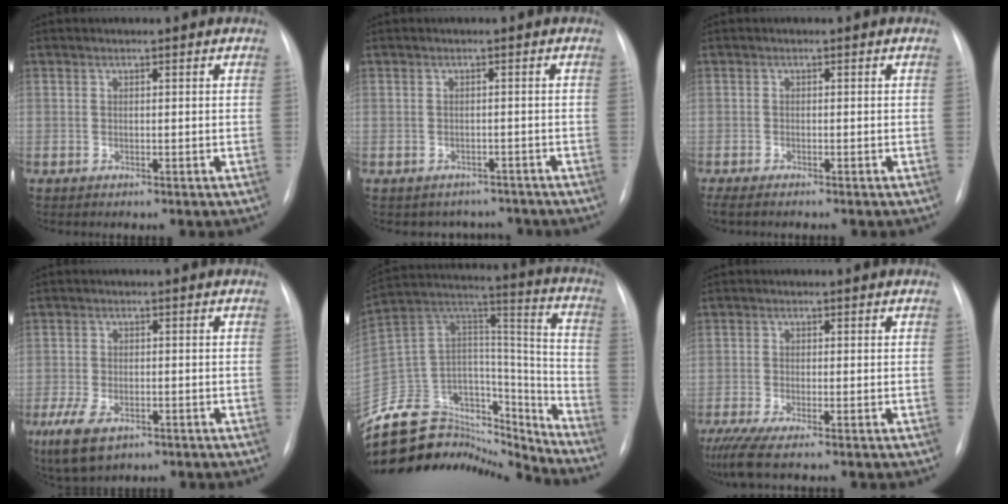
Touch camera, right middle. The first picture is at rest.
{"total": 4.1, "force": [-3.6, 2.0, -0.5], "torque": [0.012, 0.018, -0.043]}
{"total": 3.4, "force": [-2.9, 0.3, 1.8], "torque": [-0.026, -0.008, -0.039]}
{"total": 6.1, "force": [-3.3, 3.0, 4.2], "torque": [-0.095, -0.012, -0.051]}
{"total": 28.2, "force": [-25.5, 9.6, 7.3], "torque": [-0.166, 0.050, -0.401]}
{"total": 5.2, "force": [-4.0, -0.1, 3.3], "torque": [-0.062, -0.018, -0.073]}